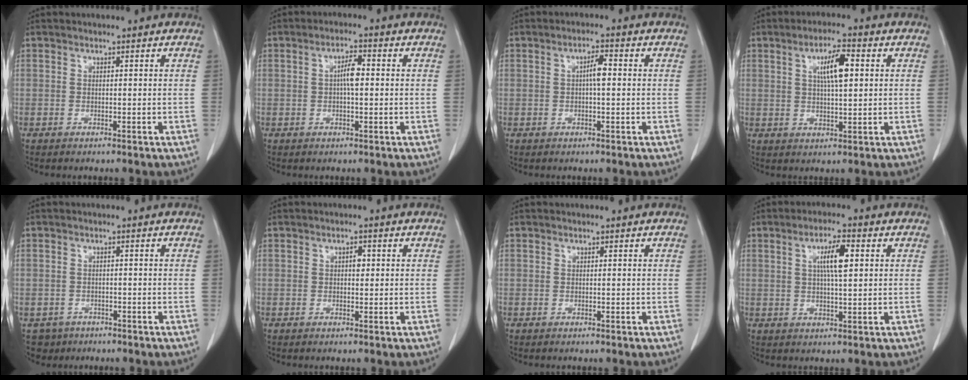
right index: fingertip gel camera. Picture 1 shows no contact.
{"total": 3.4, "force": [0.2, 0.8, 3.3], "torque": [-0.058, 0.008, 0.001]}
{"total": 2.8, "force": [0.1, 0.5, 2.7], "torque": [-0.048, 0.005, 0.001]}
{"total": 6.3, "force": [1.8, 1.3, 5.9], "torque": [-0.104, 0.006, 0.031]}
{"total": 3.6, "force": [-2.3, 2.8, -0.1], "torque": [0.003, 0.006, -0.035]}
{"total": 1.4, "force": [0.2, 0.7, 1.2], "torque": [-0.016, 0.003, 0.002]}
{"total": 0.0}
{"total": 5.7, "force": [1.5, 0.9, 5.4], "torque": [-0.096, 0.005, 0.027]}